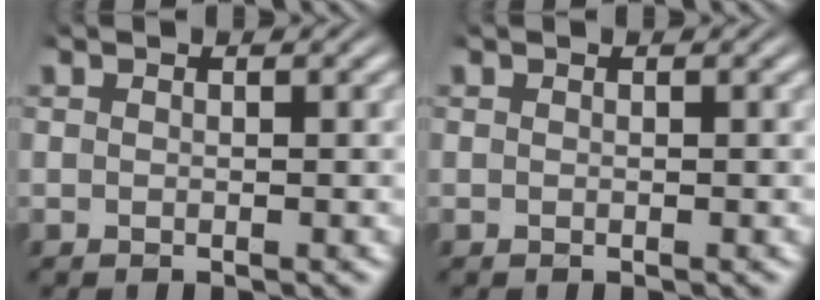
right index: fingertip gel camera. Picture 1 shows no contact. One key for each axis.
{"total": 0.0}